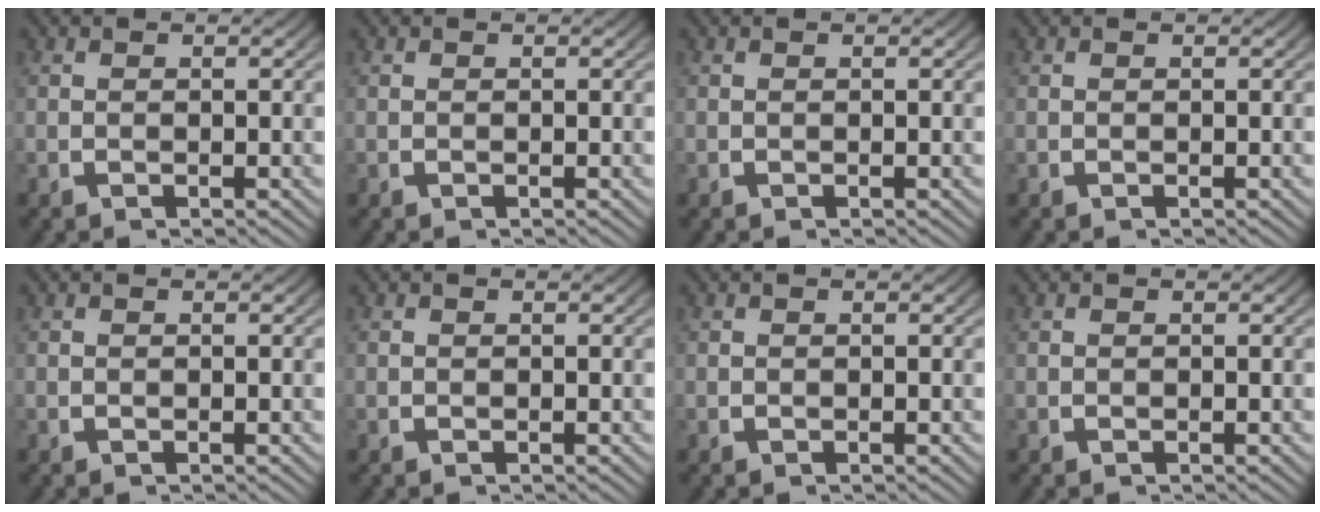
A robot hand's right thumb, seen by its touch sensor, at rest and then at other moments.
{"total": 0.0}
{"total": 0.0}
{"total": 0.0}
{"total": 0.0}
{"total": 0.0}
{"total": 0.0}
{"total": 0.0}